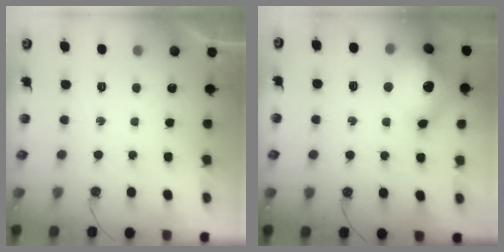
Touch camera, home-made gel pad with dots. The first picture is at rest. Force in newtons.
{"total": 15.9, "press": 15.8, "slide": 1.7}